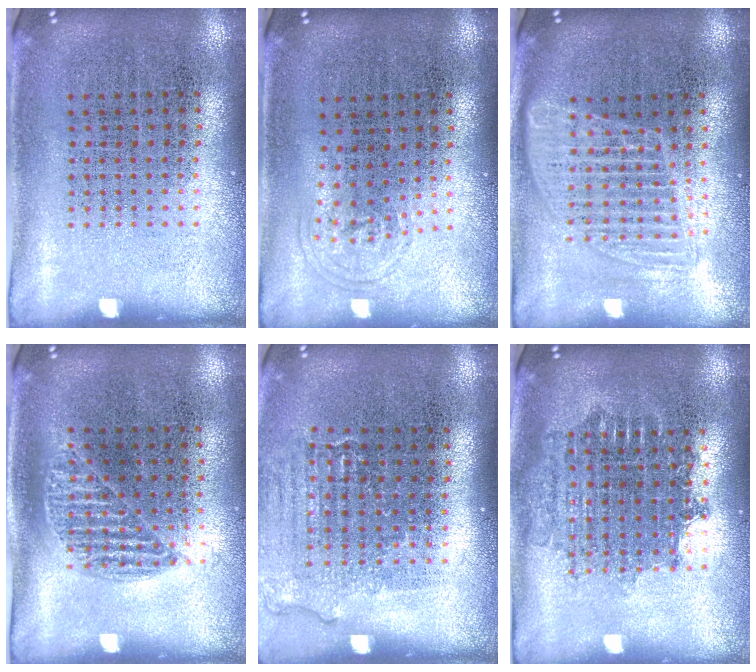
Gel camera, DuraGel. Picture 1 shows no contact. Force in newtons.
{"total": 0.8, "press": 0.6, "slide": 0.5}
{"total": 1.6, "press": 1.4, "slide": 0.7}
{"total": 1.0, "press": 0.8, "slide": 0.4}
{"total": 1.0, "press": 1.0, "slide": 0.3}
{"total": 1.7, "press": 1.4, "slide": 0.9}